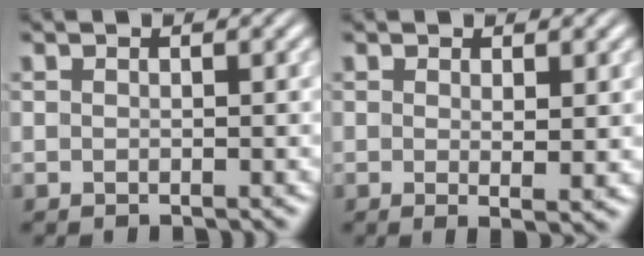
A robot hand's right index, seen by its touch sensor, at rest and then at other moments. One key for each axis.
{"total": 1.4, "fx": 0.3, "fy": -0.1, "fz": 1.3, "tx": -0.024, "ty": -0.011, "tz": 0.005}